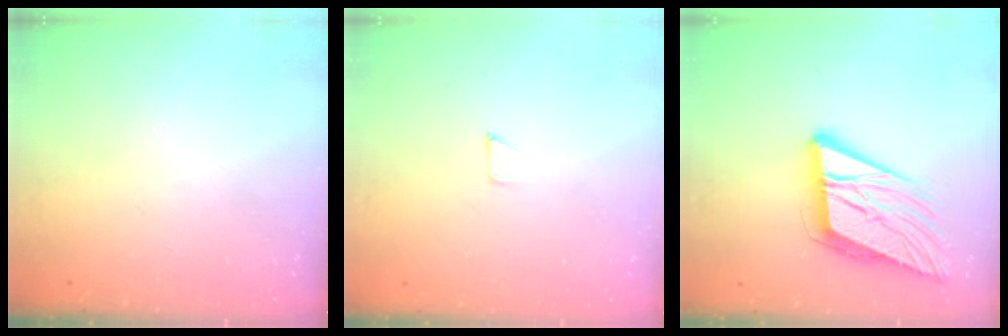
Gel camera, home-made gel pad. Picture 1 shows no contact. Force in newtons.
{"total": 2.6, "press": 2.6, "slide": 0.2}
{"total": 15.3, "press": 14.7, "slide": 4.1}